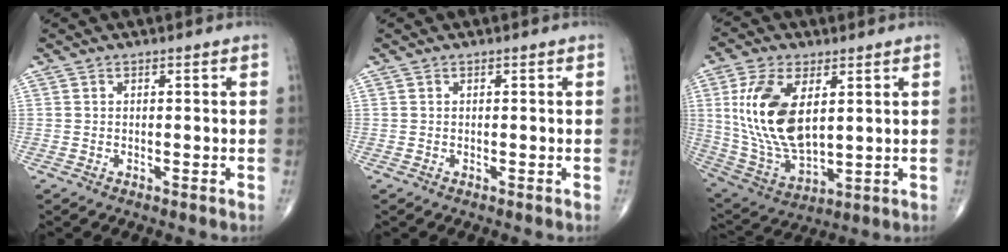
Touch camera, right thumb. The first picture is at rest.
{"total": 0.0}
{"total": 17.3, "force": [4.0, 9.0, 14.2], "torque": [-0.280, -0.021, 0.088]}